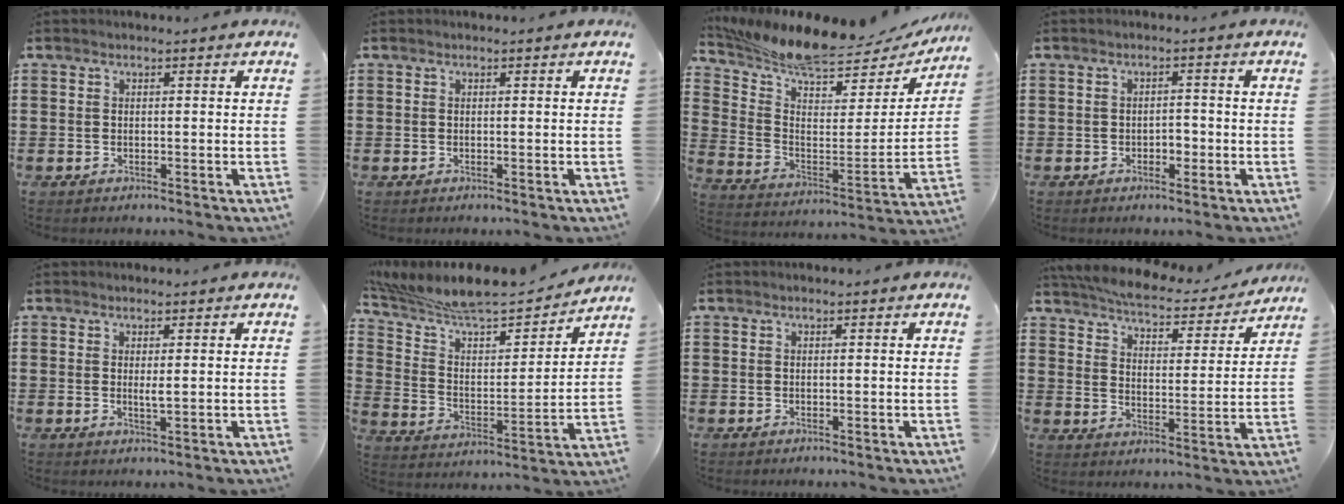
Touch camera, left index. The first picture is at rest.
{"total": 0.0}
{"total": 8.6, "force": [8.0, 0.3, 3.3], "torque": [-0.094, -0.071, 0.134]}
{"total": 1.7, "force": [-0.7, 1.1, 1.1], "torque": [-0.025, 0.003, -0.017]}
{"total": 1.7, "force": [0.3, 0.2, 1.6], "torque": [-0.033, -0.003, 0.006]}
{"total": 9.1, "force": [8.3, 1.8, 3.1], "torque": [-0.101, -0.063, 0.140]}
{"total": 0.0}
{"total": 5.4, "force": [5.1, 0.6, 1.6], "torque": [-0.059, -0.035, 0.084]}